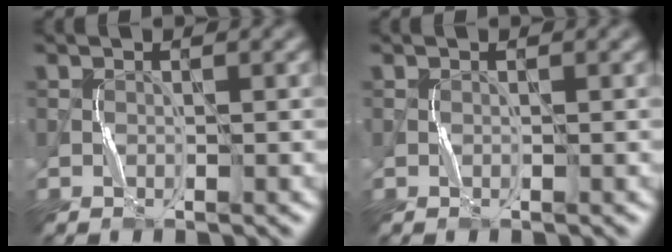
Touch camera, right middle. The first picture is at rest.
{"total": 0.0}